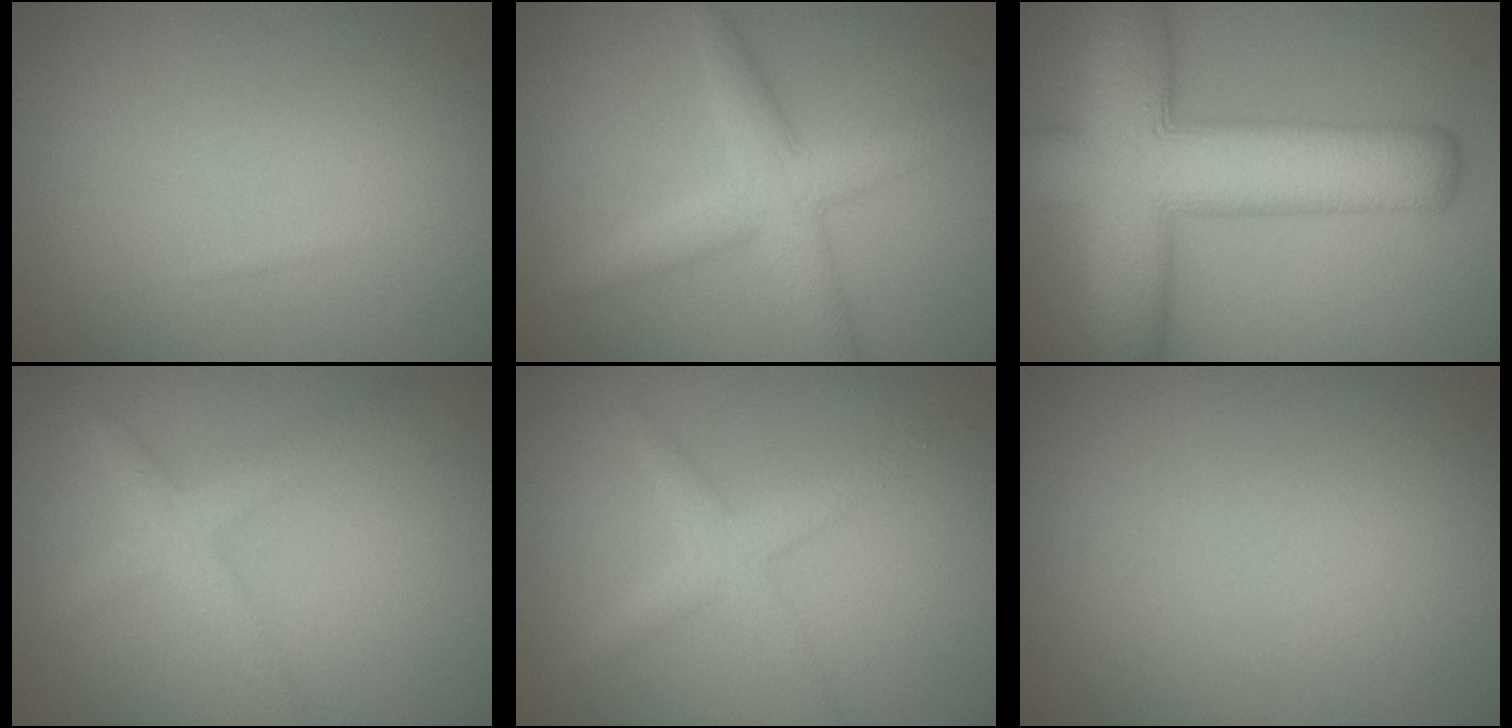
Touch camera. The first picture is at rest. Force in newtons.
{"total": 4.2, "press": 4.2, "slide": 0.1}
{"total": 12.9, "press": 12.9, "slide": 0.4}
{"total": 2.9, "press": 2.9, "slide": 0.1}
{"total": 2.5, "press": 2.5, "slide": 0.1}
{"total": 0.0}